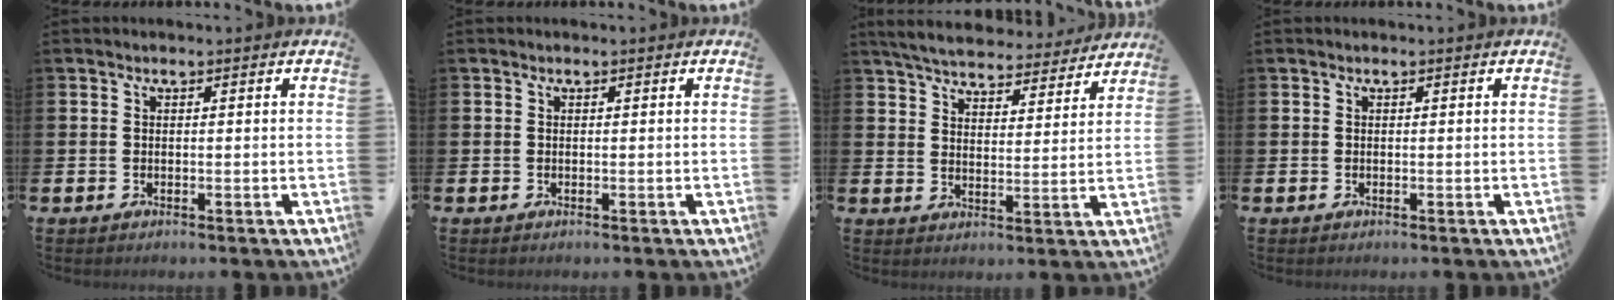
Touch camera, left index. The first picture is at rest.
{"total": 0.0}
{"total": 5.9, "force": [5.7, 1.0, 1.0], "torque": [-0.043, -0.039, 0.099]}
{"total": 0.0}